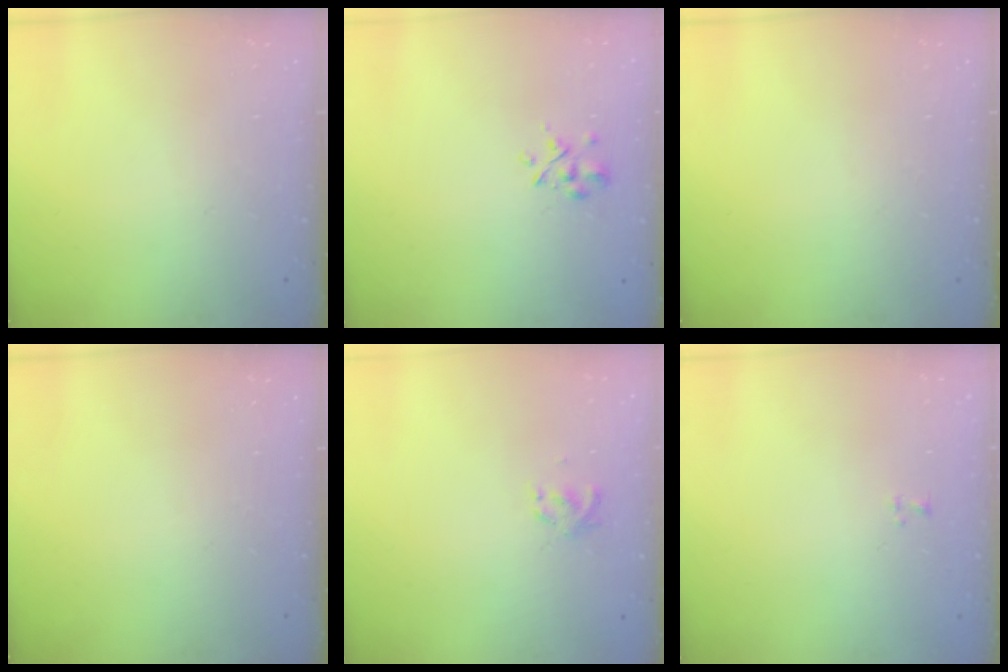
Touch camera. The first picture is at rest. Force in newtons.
{"total": 2.6, "press": 2.4, "slide": 1.0}
{"total": 0.0}
{"total": 0.0}
{"total": 2.1, "press": 1.9, "slide": 0.8}
{"total": 0.0}